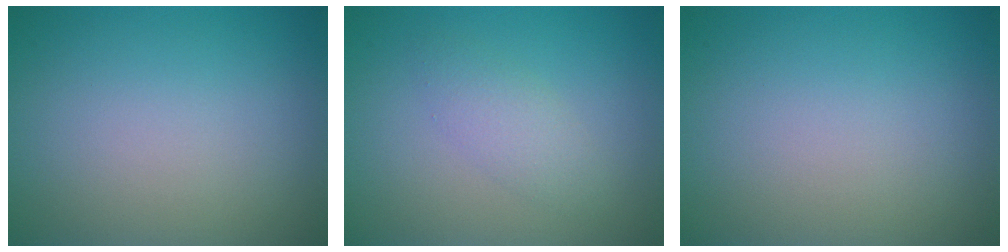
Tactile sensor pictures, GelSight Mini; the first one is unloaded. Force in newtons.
{"total": 2.0, "press": 2.0, "slide": 0.1}
{"total": 0.0}